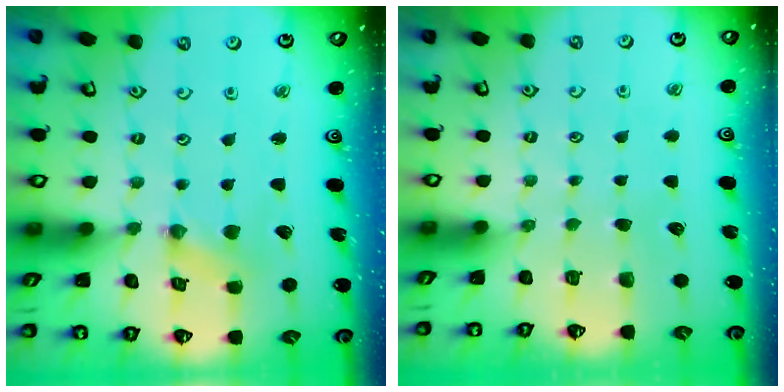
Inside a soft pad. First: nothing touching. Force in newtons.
{"total": 0.0}